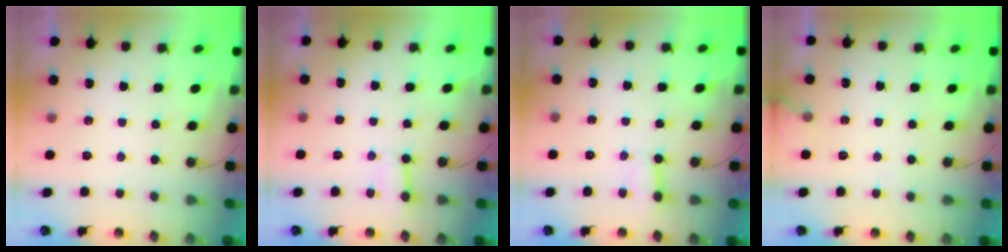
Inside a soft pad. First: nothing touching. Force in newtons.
{"total": 2.7, "press": 2.6, "slide": 0.6}
{"total": 3.0, "press": 3.0, "slide": 0.3}
{"total": 5.5, "press": 5.5, "slide": 0.2}